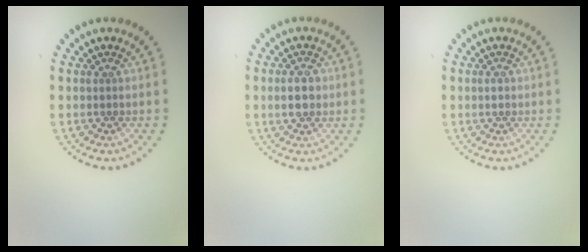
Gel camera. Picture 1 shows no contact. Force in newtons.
{"total": 2.9, "press": 2.9, "slide": 0.1}
{"total": 0.9, "press": 0.9, "slide": 0.1}